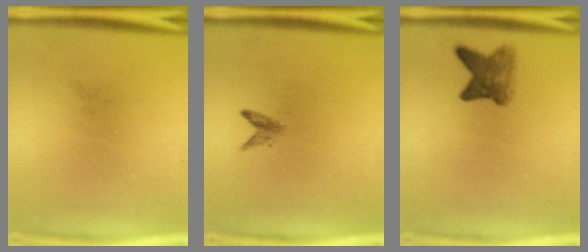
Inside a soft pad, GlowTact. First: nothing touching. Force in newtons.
{"total": 1.3}
{"total": 4.2}